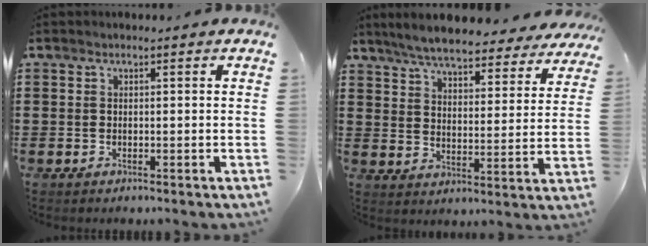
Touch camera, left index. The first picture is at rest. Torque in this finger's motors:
{"motor_torque": [2.14, 0.00, 0.73, 0.21]}